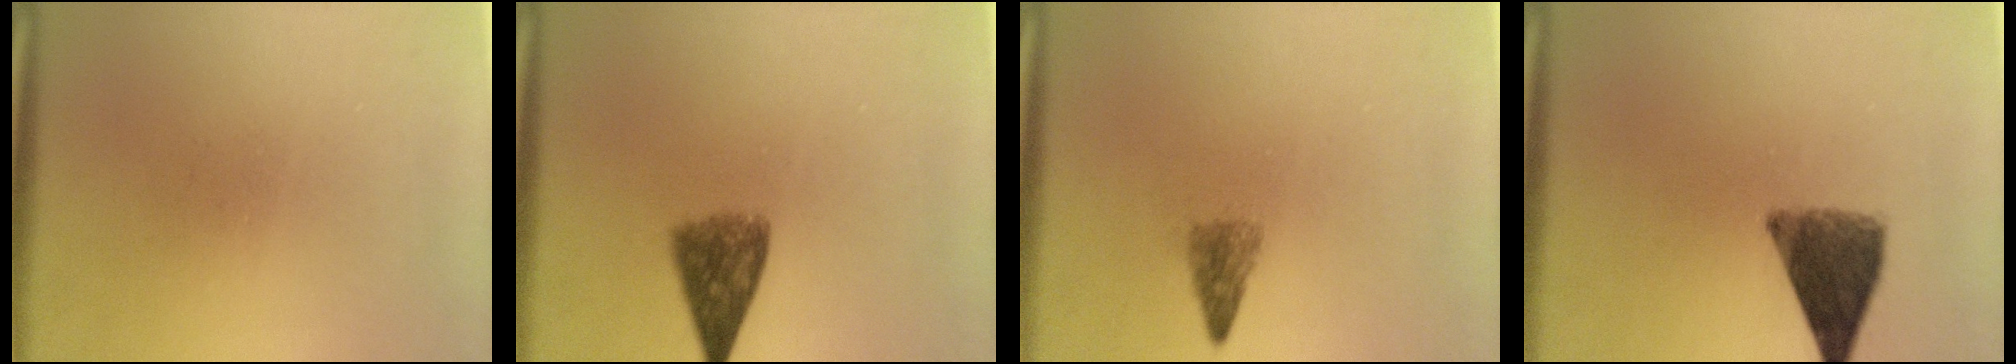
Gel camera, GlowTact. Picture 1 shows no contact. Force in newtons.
{"total": 5.9}
{"total": 2.2}
{"total": 8.7}